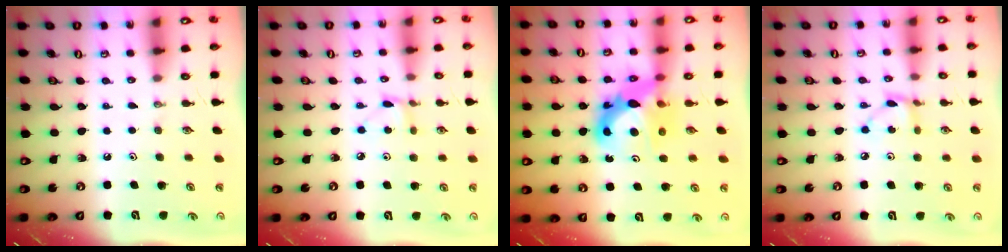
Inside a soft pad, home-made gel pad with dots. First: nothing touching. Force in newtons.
{"total": 3.7, "press": 3.6, "slide": 0.5}
{"total": 11.2, "press": 11.1, "slide": 1.0}
{"total": 4.3, "press": 4.3, "slide": 0.2}